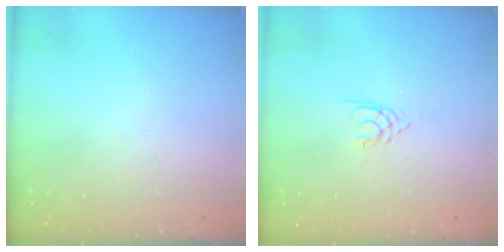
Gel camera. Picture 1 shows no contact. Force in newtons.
{"total": 1.6, "press": 1.6, "slide": 0.2}